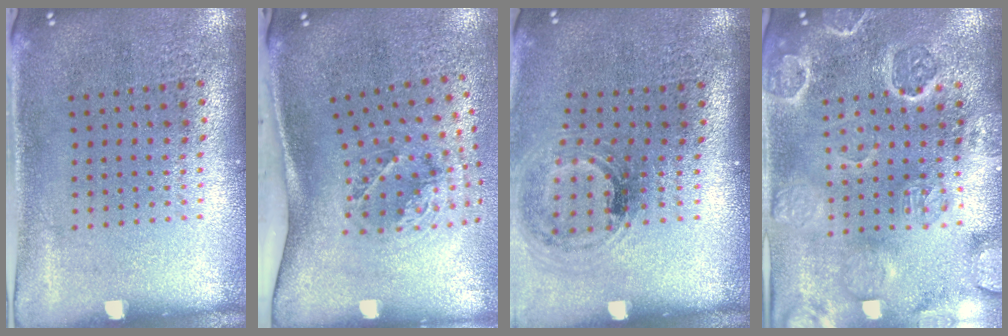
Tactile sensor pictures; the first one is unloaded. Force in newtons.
{"total": 1.9, "press": 1.2, "slide": 1.4}
{"total": 1.1, "press": 1.1, "slide": 0.3}
{"total": 3.4, "press": 3.1, "slide": 1.3}